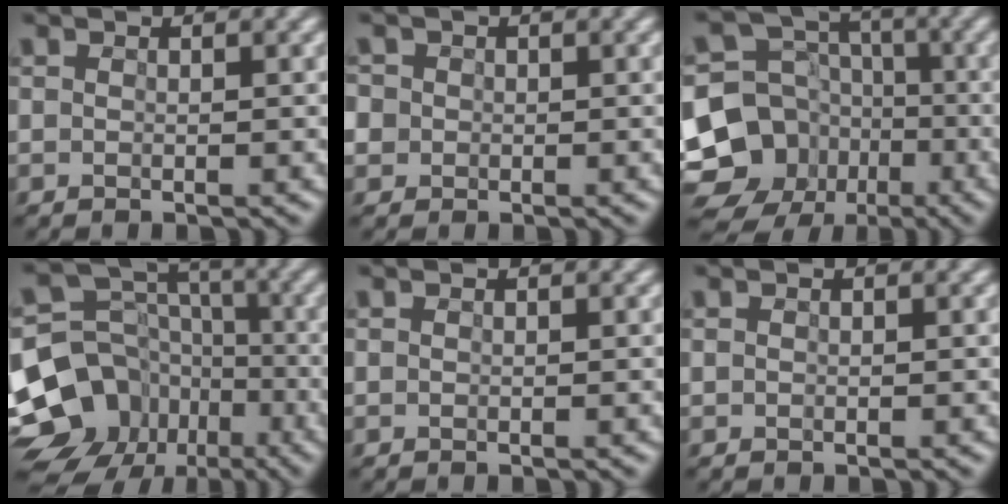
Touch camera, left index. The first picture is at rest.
{"total": 6.2, "force": [-0.9, 5.8, 2.0], "torque": [-0.057, 0.021, -0.042]}
{"total": 12.8, "force": [-6.3, 10.3, 4.2], "torque": [-0.114, -0.026, -0.102]}
{"total": 15.1, "force": [-8.1, 11.6, 5.4], "torque": [-0.142, -0.016, -0.117]}
{"total": 0.0}
{"total": 0.0}